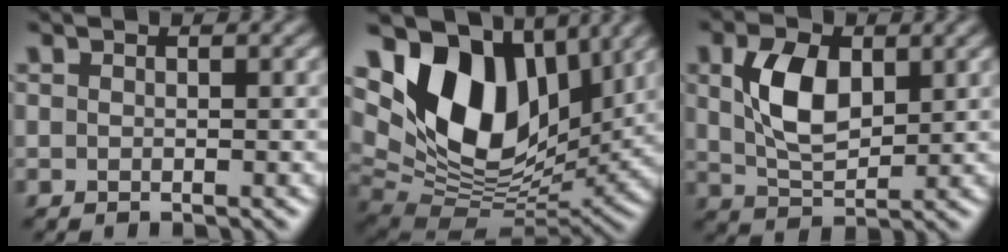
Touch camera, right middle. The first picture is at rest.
{"total": 12.7, "force": [5.5, 7.7, 8.5], "torque": [-0.144, 0.004, 0.095]}
{"total": 5.1, "force": [1.4, 3.0, 3.9], "torque": [-0.085, 0.002, 0.028]}